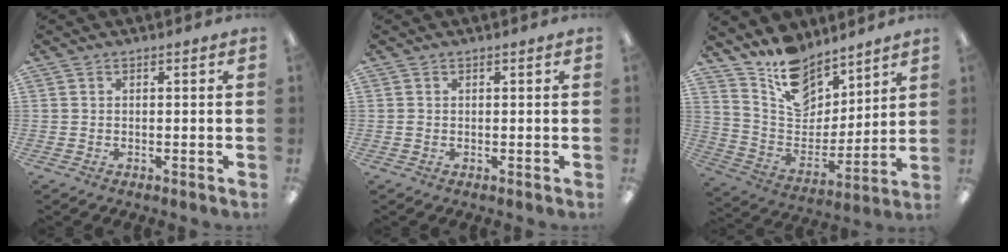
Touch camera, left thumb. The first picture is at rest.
{"total": 0.6, "force": [0.1, 0.5, 0.2], "torque": [-0.003, 0.005, 0.001]}
{"total": 15.5, "force": [12.1, 8.5, 4.7], "torque": [-0.092, -0.091, 0.228]}